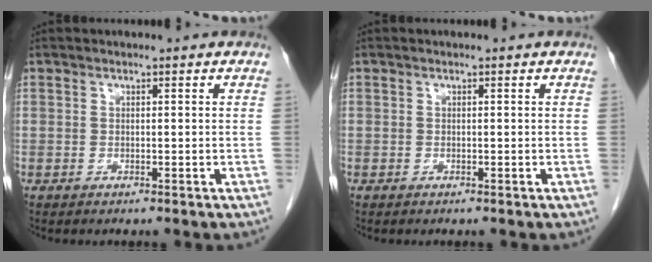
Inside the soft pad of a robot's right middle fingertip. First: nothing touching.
{"total": 0.0}